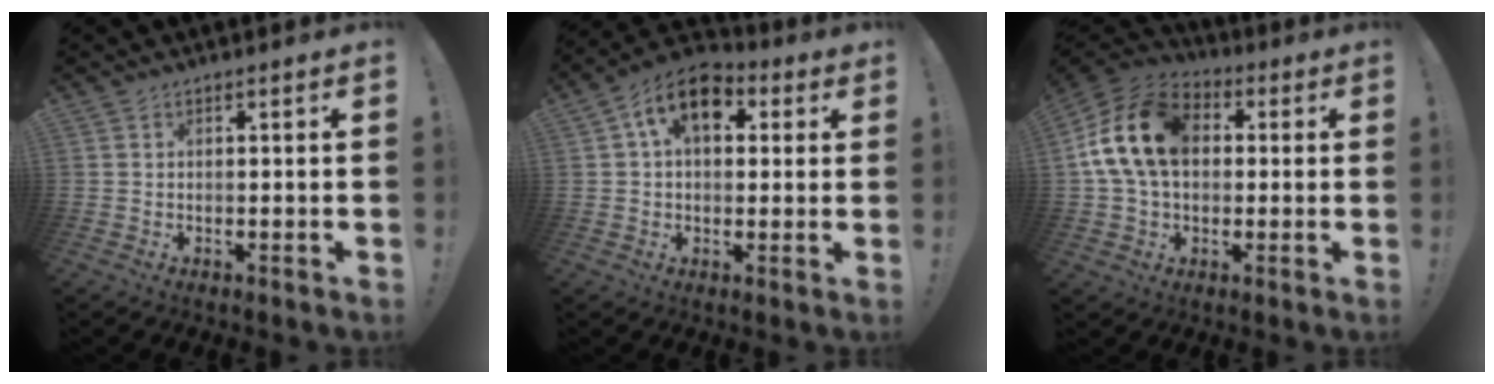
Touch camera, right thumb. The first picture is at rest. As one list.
[{"total": 11.7, "force": [4.1, 7.5, 8.0], "torque": [-0.129, 0.001, 0.077]}, {"total": 17.9, "force": [3.4, 12.4, 12.4], "torque": [-0.224, 0.011, 0.065]}]